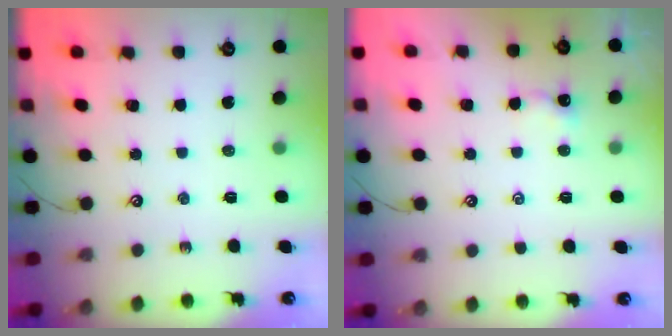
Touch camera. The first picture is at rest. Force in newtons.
{"total": 2.2, "press": 2.2, "slide": 0.2}